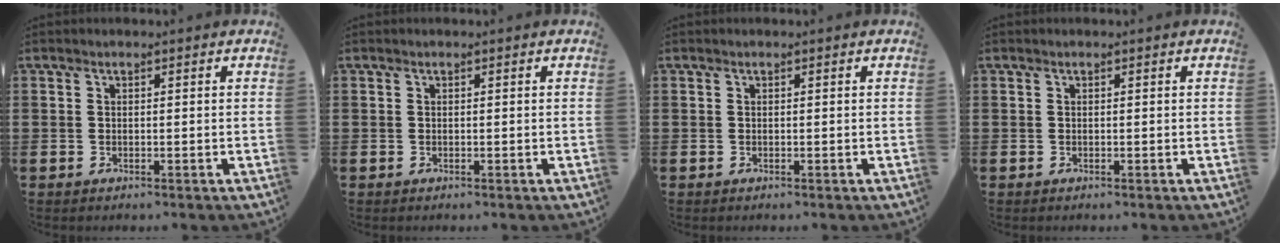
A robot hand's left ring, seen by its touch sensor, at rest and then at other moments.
{"total": 0.0}
{"total": 0.0}
{"total": 0.0}